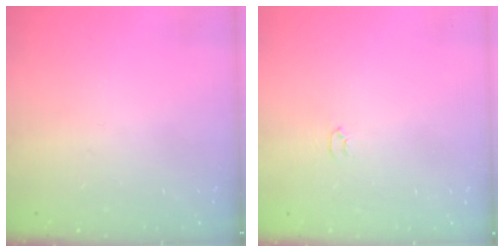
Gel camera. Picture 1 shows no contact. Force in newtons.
{"total": 2.0, "press": 2.0, "slide": 0.3}